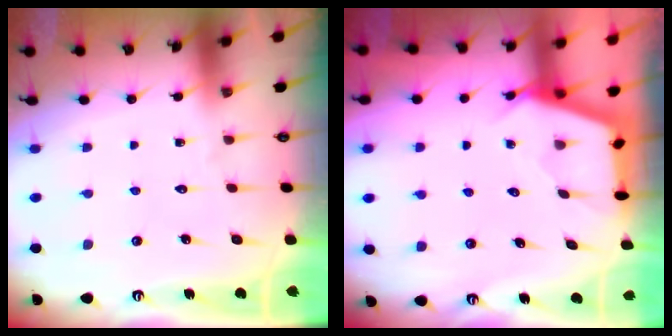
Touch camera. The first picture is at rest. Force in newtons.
{"total": 3.0, "press": 3.0, "slide": 0.4}